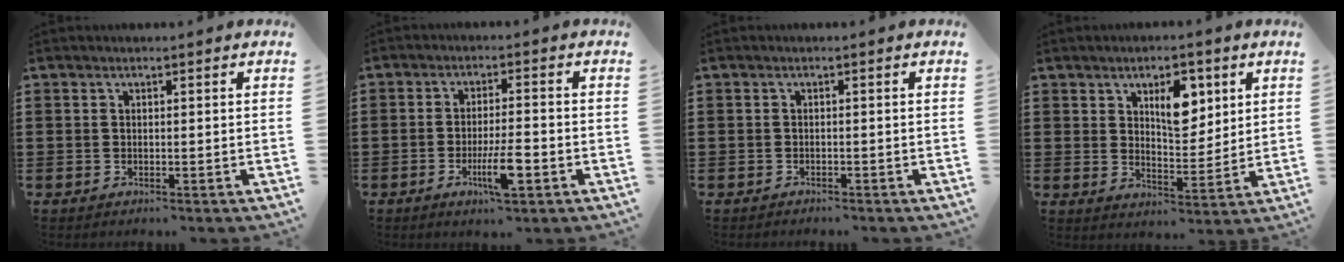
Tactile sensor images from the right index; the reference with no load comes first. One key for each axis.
{"total": 6.4, "fx": -2.4, "fy": 1.1, "fz": 5.8, "tx": -0.112, "ty": -0.014, "tz": -0.042}
{"total": 0.7, "fx": -0.6, "fy": 0.1, "fz": 0.1, "tx": -0.002, "ty": -0.001, "tz": -0.014}
{"total": 7.1, "fx": 3.1, "fy": 3.7, "fz": 5.2, "tx": -0.074, "ty": -0.004, "tz": 0.047}